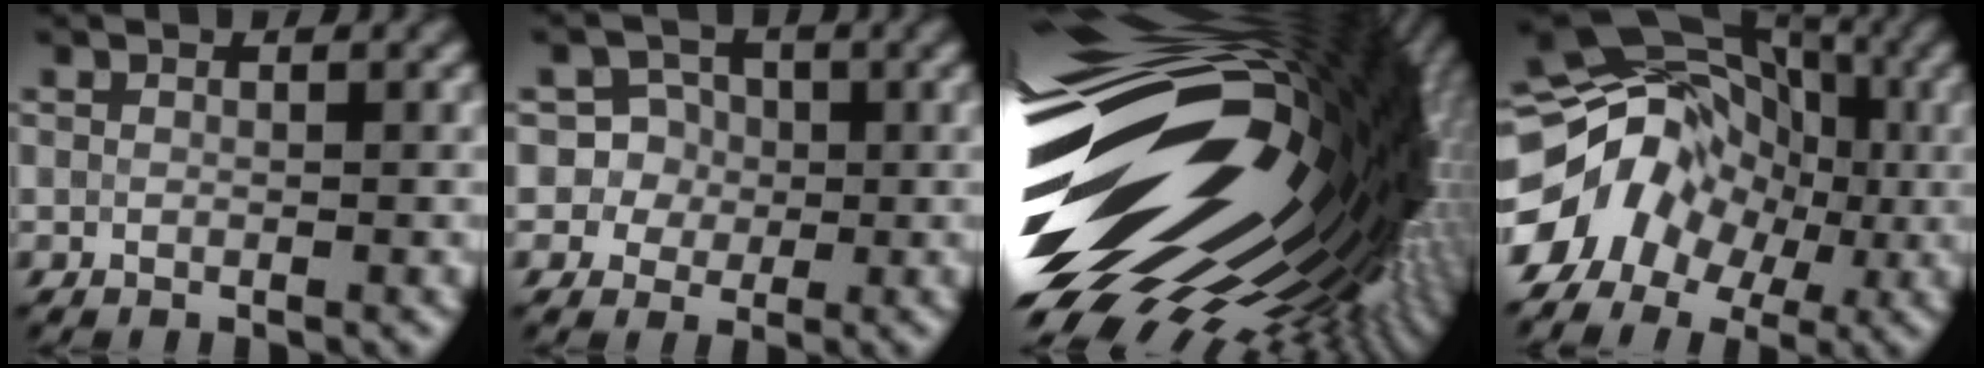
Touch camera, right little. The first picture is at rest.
{"total": 5.9, "force": [0.7, 5.7, 1.1], "torque": [-0.013, 0.030, 0.002]}
{"total": 21.8, "force": [0.5, 11.7, 18.3], "torque": [-0.306, -0.009, -0.013]}
{"total": 13.2, "force": [-3.4, 10.6, 7.1], "torque": [-0.119, 0.003, -0.072]}